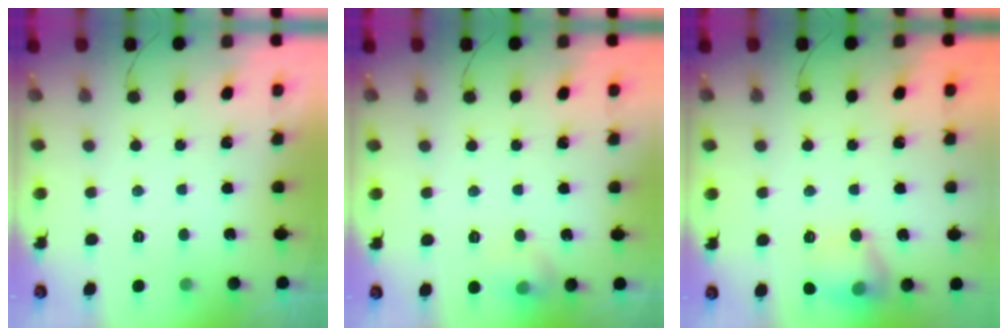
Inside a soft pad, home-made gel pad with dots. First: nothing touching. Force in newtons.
{"total": 7.1, "press": 7.0, "slide": 1.4}
{"total": 11.9, "press": 11.9, "slide": 0.8}